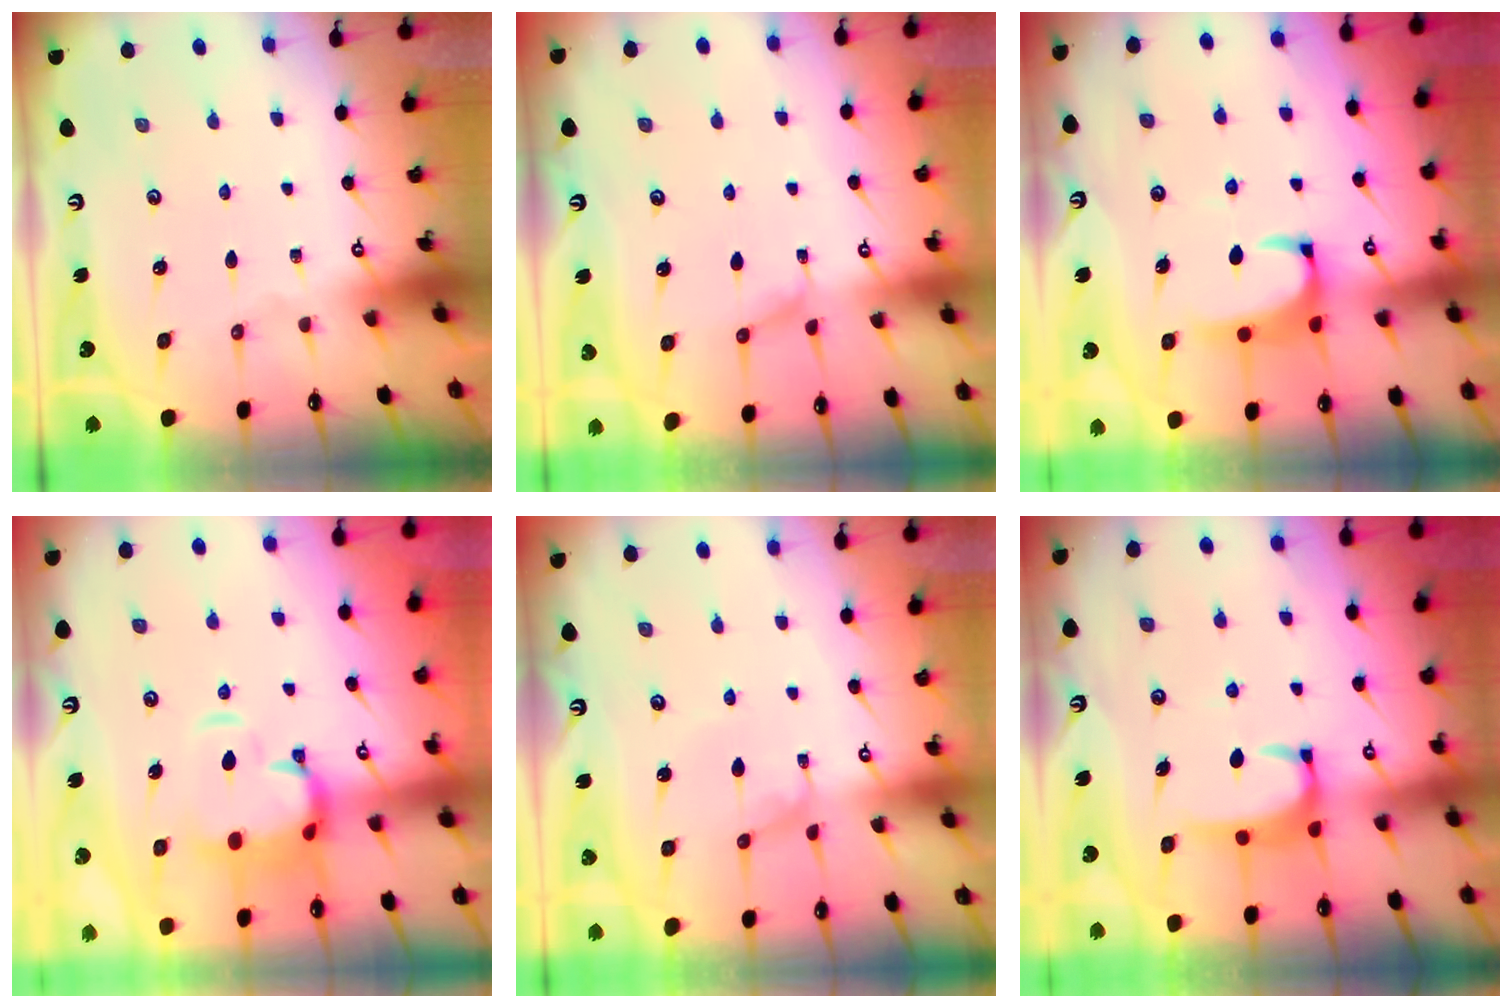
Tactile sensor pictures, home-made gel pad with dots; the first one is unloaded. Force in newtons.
{"total": 1.2, "press": 0.9, "slide": 0.8}
{"total": 2.1, "press": 1.9, "slide": 0.9}
{"total": 4.5, "press": 4.2, "slide": 1.8}
{"total": 0.7, "press": 0.5, "slide": 0.4}
{"total": 2.9, "press": 2.9, "slide": 0.3}